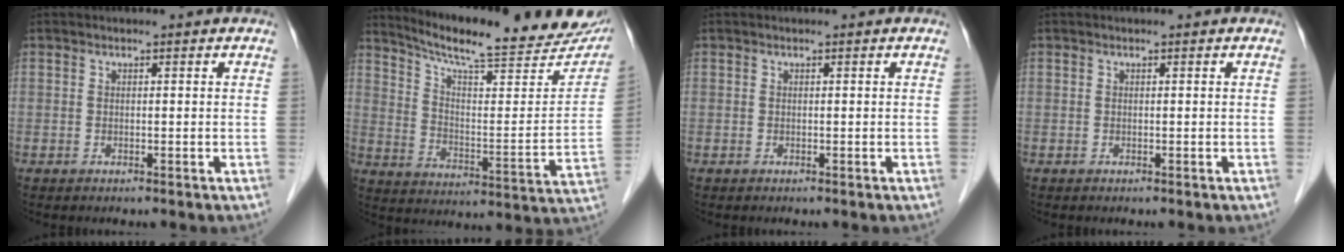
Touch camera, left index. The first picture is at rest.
{"total": 24.9, "force": [21.9, 3.7, 11.4], "torque": [-0.175, -0.052, 0.291]}
{"total": 0.0}
{"total": 0.0}